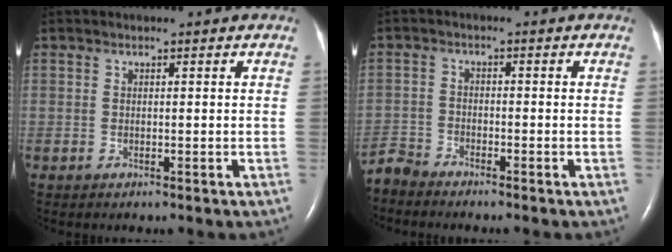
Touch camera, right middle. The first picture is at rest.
{"total": 3.3, "force": [-3.3, 0.1, -0.3], "torque": [0.009, -0.016, -0.067]}